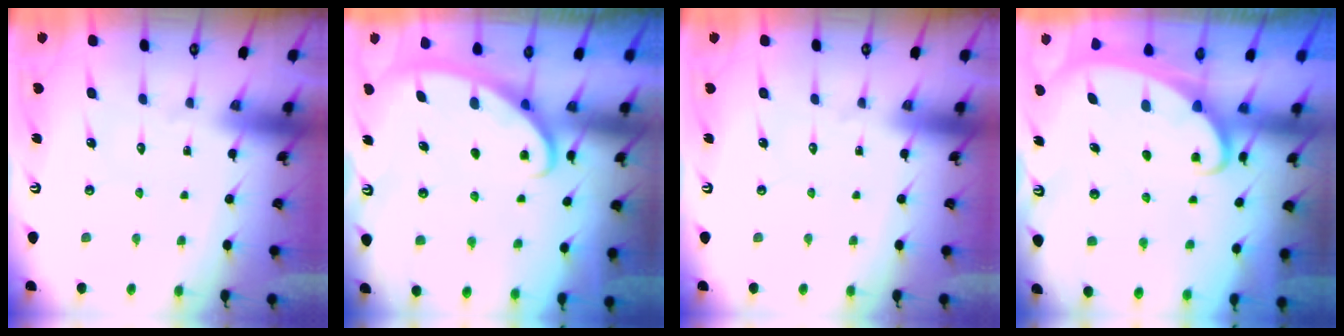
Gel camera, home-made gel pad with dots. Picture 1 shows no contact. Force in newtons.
{"total": 2.8, "press": 2.8, "slide": 0.4}
{"total": 0.0}
{"total": 2.2, "press": 2.2, "slide": 0.3}